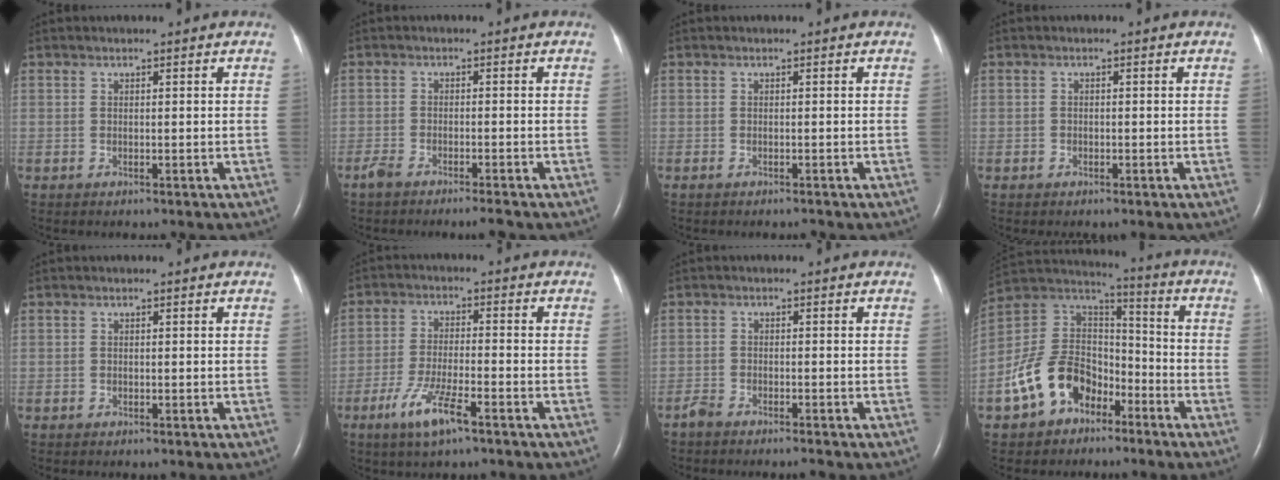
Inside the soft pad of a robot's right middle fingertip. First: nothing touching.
{"total": 3.7, "force": [-3.0, 0.3, 2.1], "torque": [-0.042, -0.007, -0.055]}
{"total": 0.7, "force": [-0.6, 0.1, 0.3], "torque": [-0.010, -0.002, -0.009]}
{"total": 0.7, "force": [-0.4, 0.6, 0.1], "torque": [-0.004, 0.003, -0.009]}
{"total": 0.0}
{"total": 7.4, "force": [-4.4, 1.1, 5.8], "torque": [-0.124, -0.011, -0.080]}
{"total": 2.8, "force": [-2.5, 0.3, 1.1], "torque": [-0.024, -0.006, -0.047]}
{"total": 13.1, "force": [-6.9, 8.7, 6.9], "torque": [-0.162, 0.027, -0.131]}